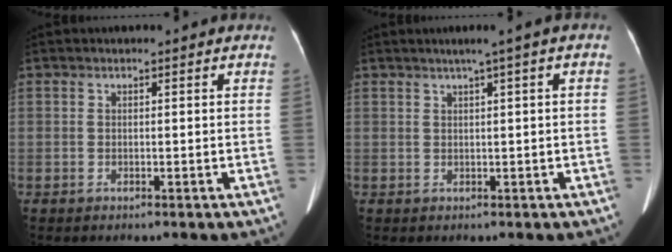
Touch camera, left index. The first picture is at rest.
{"total": 2.7, "force": [0.9, -0.4, 2.5], "torque": [-0.041, 0.010, 0.016]}